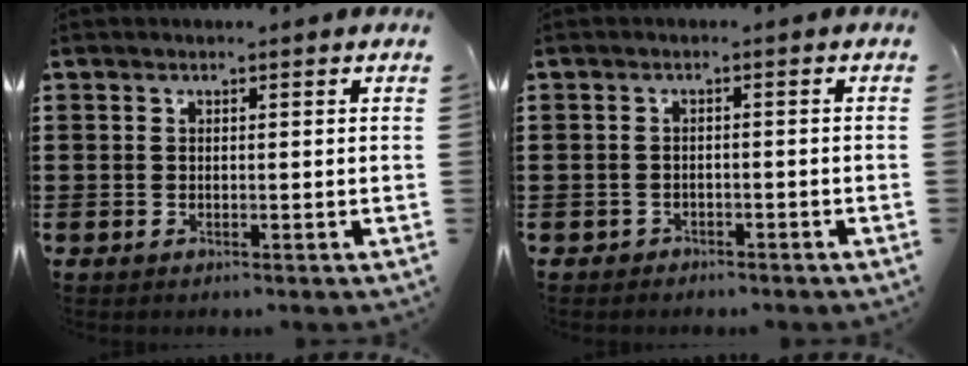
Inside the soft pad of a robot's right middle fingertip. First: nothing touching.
{"total": 1.5, "force": [-1.4, 0.6, -0.1], "torque": [-0.004, 0.002, -0.033]}